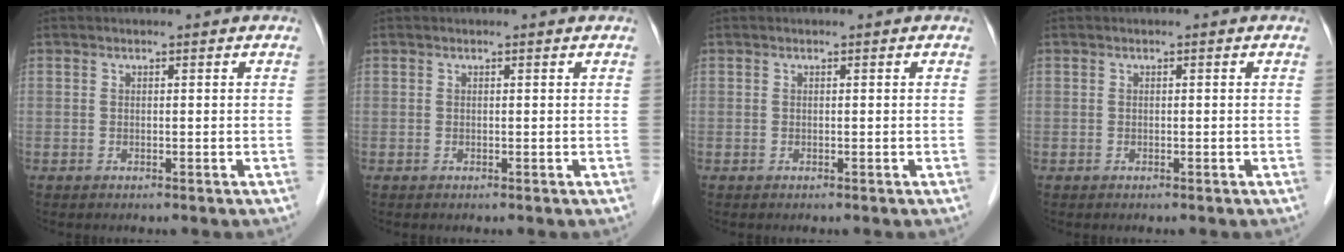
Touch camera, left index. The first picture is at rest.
{"total": 0.6, "force": [0.6, 0.0, 0.1], "torque": [-0.004, 0.000, 0.004]}
{"total": 0.0}
{"total": 0.0}